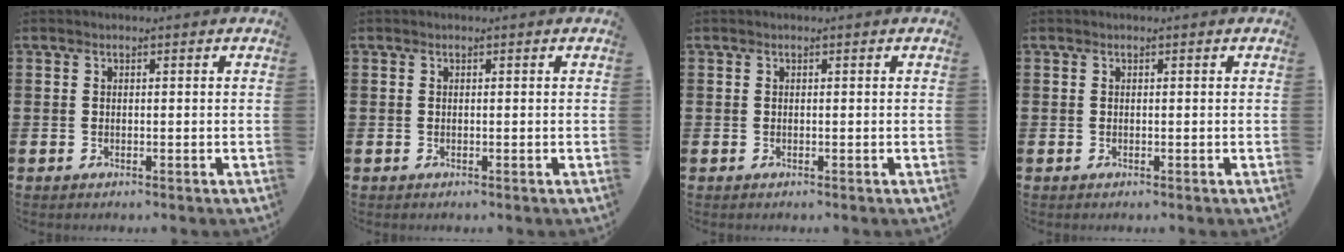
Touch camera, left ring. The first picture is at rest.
{"total": 0.0}
{"total": 0.0}
{"total": 0.0}